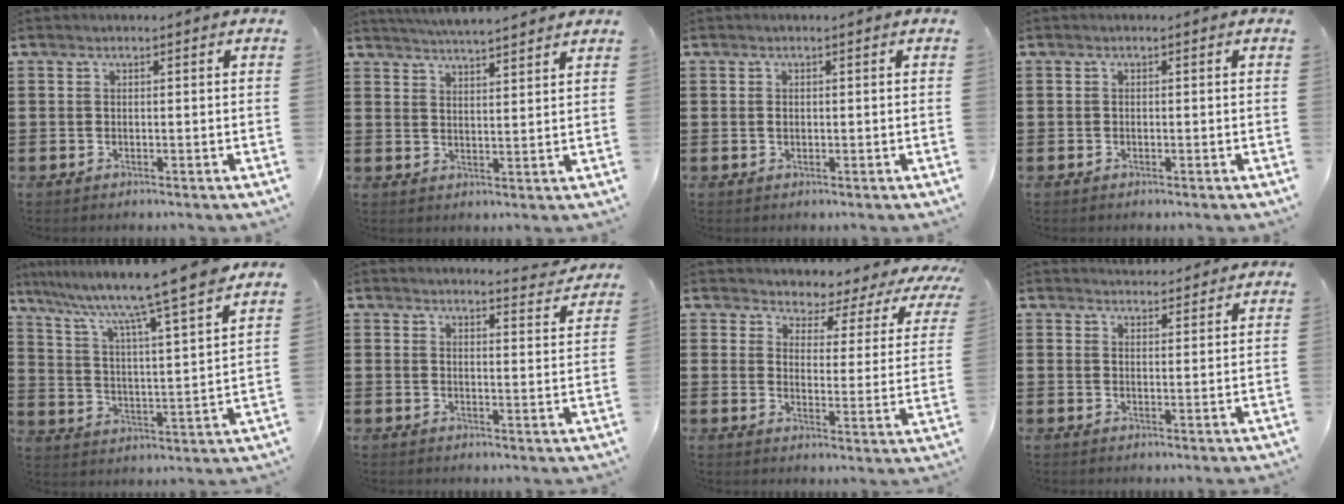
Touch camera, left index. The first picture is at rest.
{"total": 4.0, "force": [3.9, -0.4, 0.7], "torque": [-0.025, -0.016, 0.070]}
{"total": 0.8, "force": [-0.1, 0.5, 0.5], "torque": [-0.014, 0.002, -0.002]}
{"total": 0.5, "force": [-0.4, 0.4, 0.0], "torque": [-0.002, 0.002, -0.008]}
{"total": 9.2, "force": [7.7, -1.5, 4.8], "torque": [-0.125, -0.062, 0.119]}
{"total": 3.2, "force": [3.2, 0.1, 0.4], "torque": [-0.011, -0.014, 0.057]}
{"total": 3.3, "force": [3.0, 1.4, 0.5], "torque": [-0.027, -0.025, 0.041]}
{"total": 3.0, "force": [2.9, 0.7, 0.0], "torque": [0.001, -0.010, 0.054]}